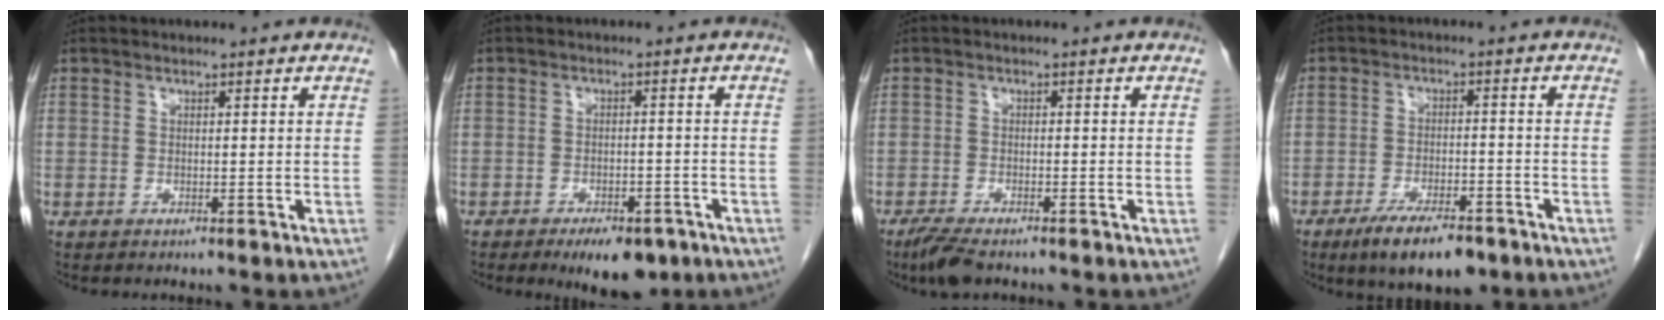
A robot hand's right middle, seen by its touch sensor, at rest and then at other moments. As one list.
[{"total": 7.2, "force": [-5.0, 3.1, 4.3], "torque": [-0.055, -0.001, -0.068]}, {"total": 4.2, "force": [-3.2, 0.8, 2.6], "torque": [-0.053, -0.011, -0.055]}, {"total": 9.0, "force": [-6.2, 2.8, 5.8], "torque": [-0.094, -0.008, -0.098]}]